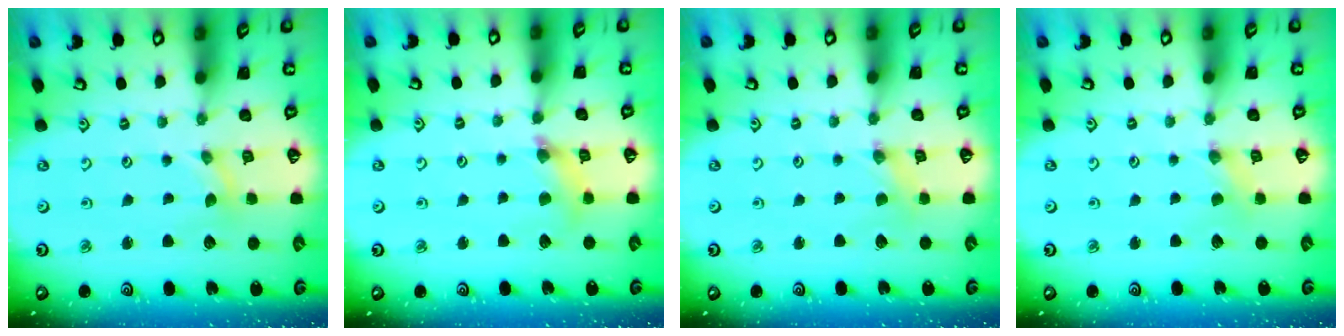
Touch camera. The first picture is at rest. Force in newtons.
{"total": 5.8, "press": 5.8, "slide": 0.5}
{"total": 0.0}
{"total": 0.0}